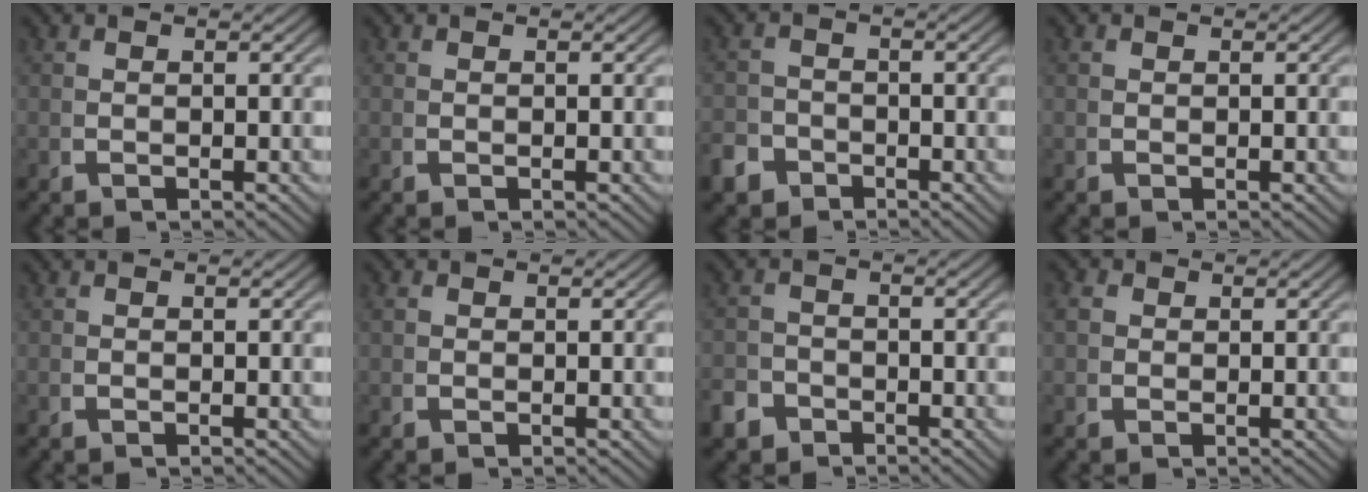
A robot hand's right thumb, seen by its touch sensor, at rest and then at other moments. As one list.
[{"total": 0.0}, {"total": 3.3, "force": [-2.7, 1.9, 0.2], "torque": [-0.002, -0.016, -0.042]}, {"total": 0.5, "force": [0.2, 0.5, 0.1], "torque": [-0.005, -0.005, 0.008]}, {"total": 0.0}, {"total": 0.9, "force": [0.4, 0.7, 0.3], "torque": [-0.011, -0.007, 0.013]}, {"total": 2.7, "force": [-2.3, 1.4, 0.1], "torque": [0.001, -0.013, -0.037]}, {"total": 1.8, "force": [0.7, 1.5, 0.6], "torque": [-0.020, -0.008, 0.017]}]